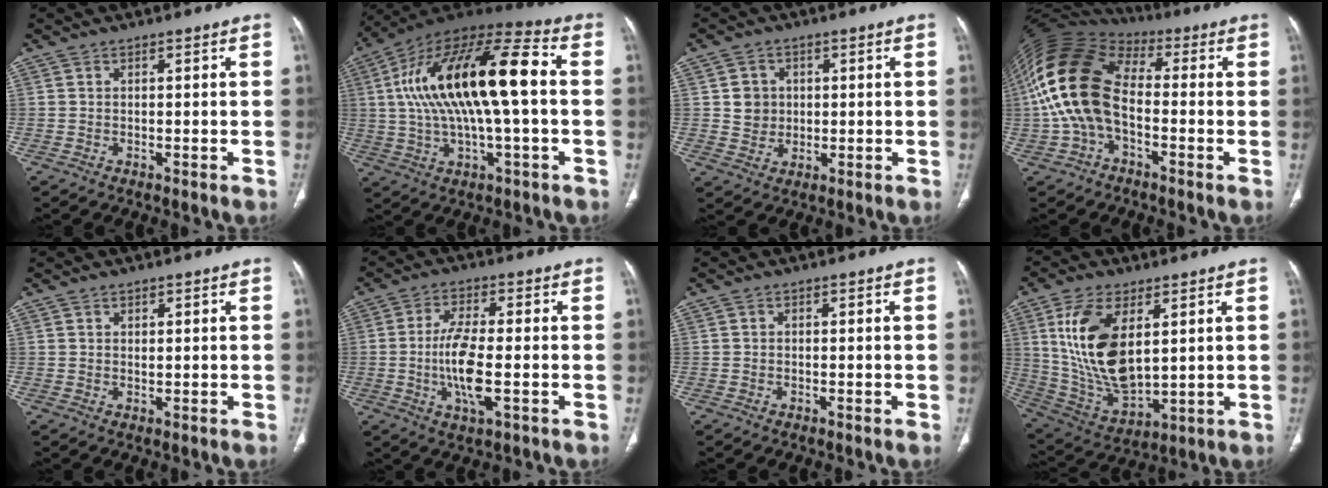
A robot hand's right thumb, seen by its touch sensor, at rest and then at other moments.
{"total": 24.5, "force": [1.9, 8.5, 22.9], "torque": [-0.425, 0.035, 0.023]}
{"total": 5.1, "force": [0.8, 4.8, 1.7], "torque": [-0.004, 0.000, 0.017]}
{"total": 16.8, "force": [-1.4, 10.2, 13.2], "torque": [-0.267, 0.033, -0.036]}
{"total": 1.0, "force": [0.8, 0.5, 0.4], "torque": [0.000, -0.005, 0.012]}
{"total": 9.0, "force": [-1.4, 2.5, 8.5], "torque": [-0.176, -0.003, -0.028]}
{"total": 0.0}
{"total": 17.2, "force": [5.0, 8.6, 14.1], "torque": [-0.271, -0.024, 0.112]}